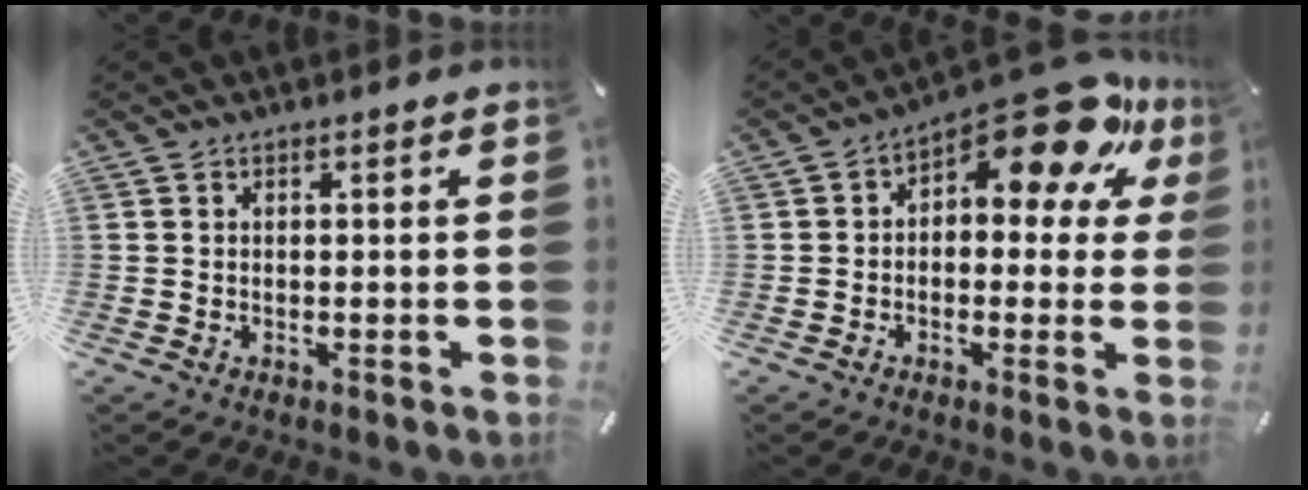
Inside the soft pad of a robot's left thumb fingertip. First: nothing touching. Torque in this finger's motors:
{"motor_torque": [0.67, 0.43, 0.66, 0.24, 0.10]}